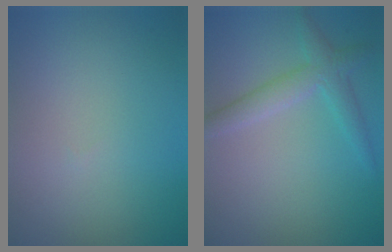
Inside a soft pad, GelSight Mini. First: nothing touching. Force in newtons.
{"total": 2.8, "press": 2.8, "slide": 0.2}